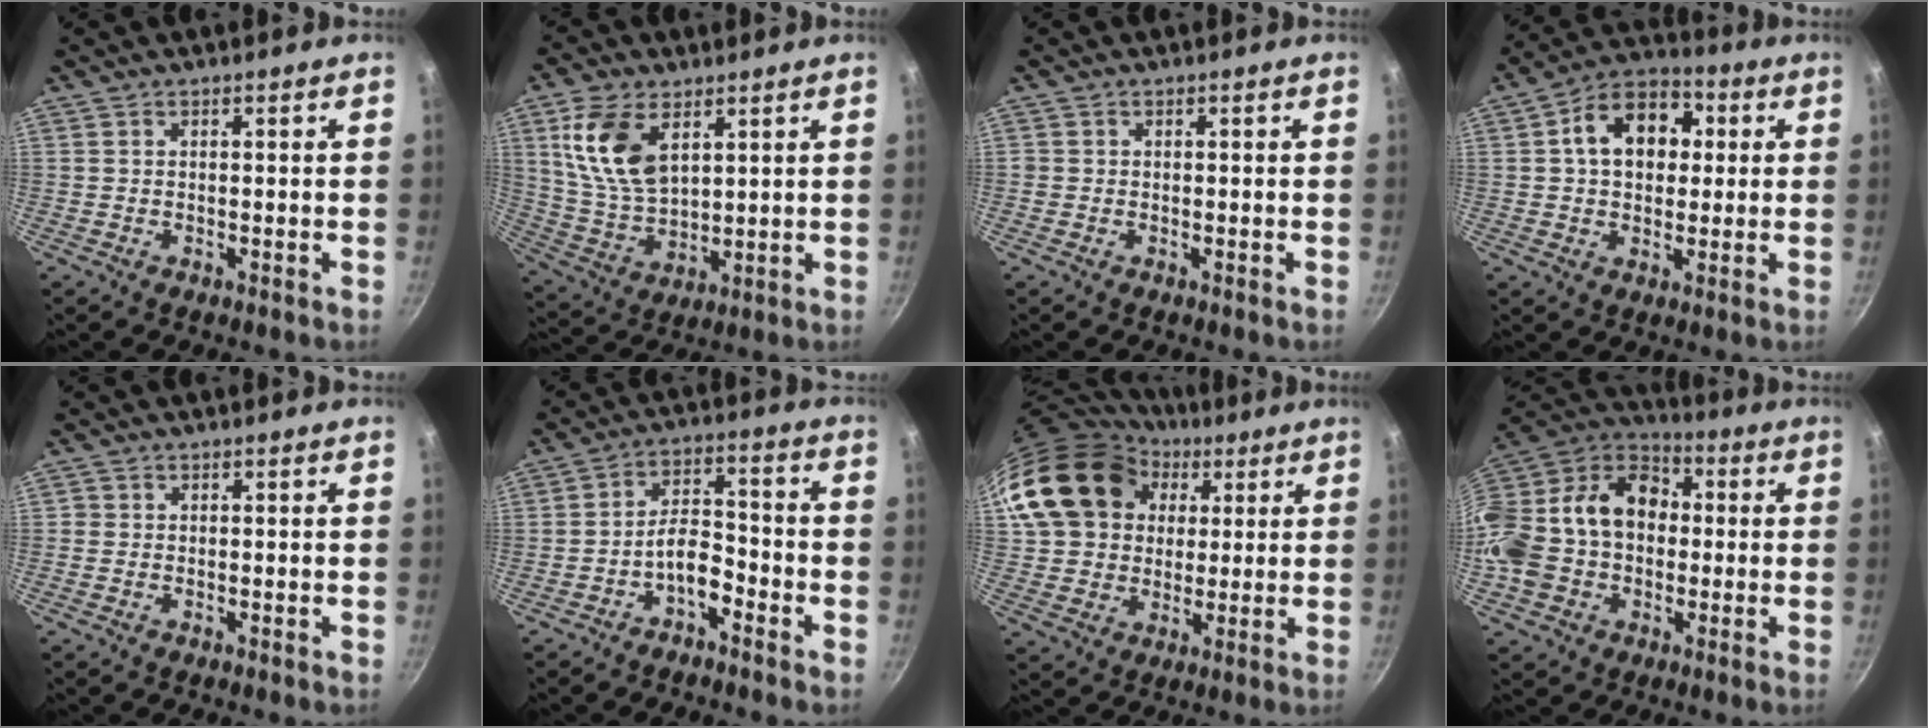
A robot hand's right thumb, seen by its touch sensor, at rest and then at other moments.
{"total": 13.5, "force": [5.2, 7.8, 9.7], "torque": [-0.179, -0.025, 0.112]}
{"total": 0.7, "force": [-0.1, 0.6, 0.1], "torque": [-0.002, 0.001, -0.003]}
{"total": 13.3, "force": [2.5, 9.7, 8.9], "torque": [-0.099, 0.022, 0.023]}
{"total": 0.7, "force": [-0.1, 0.6, 0.1], "torque": [0.000, 0.001, -0.004]}
{"total": 5.9, "force": [-3.6, 2.8, 3.8], "torque": [-0.049, 0.048, -0.064]}
{"total": 19.2, "force": [6.3, 15.5, 9.4], "torque": [-0.154, 0.017, 0.114]}
{"total": 24.4, "force": [-1.2, 19.0, 15.3], "torque": [-0.289, 0.073, -0.028]}